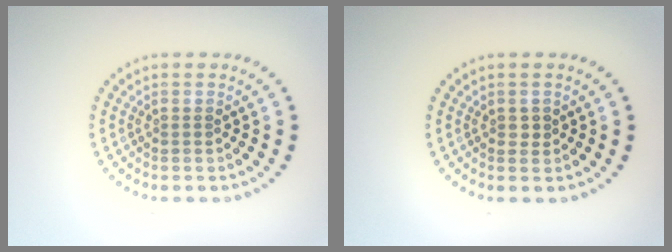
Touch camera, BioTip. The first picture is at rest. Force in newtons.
{"total": 0.7, "press": 0.7, "slide": 0.1}